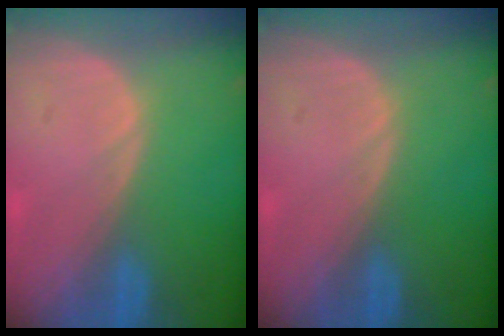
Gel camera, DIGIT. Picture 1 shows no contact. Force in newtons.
{"total": 0.0}